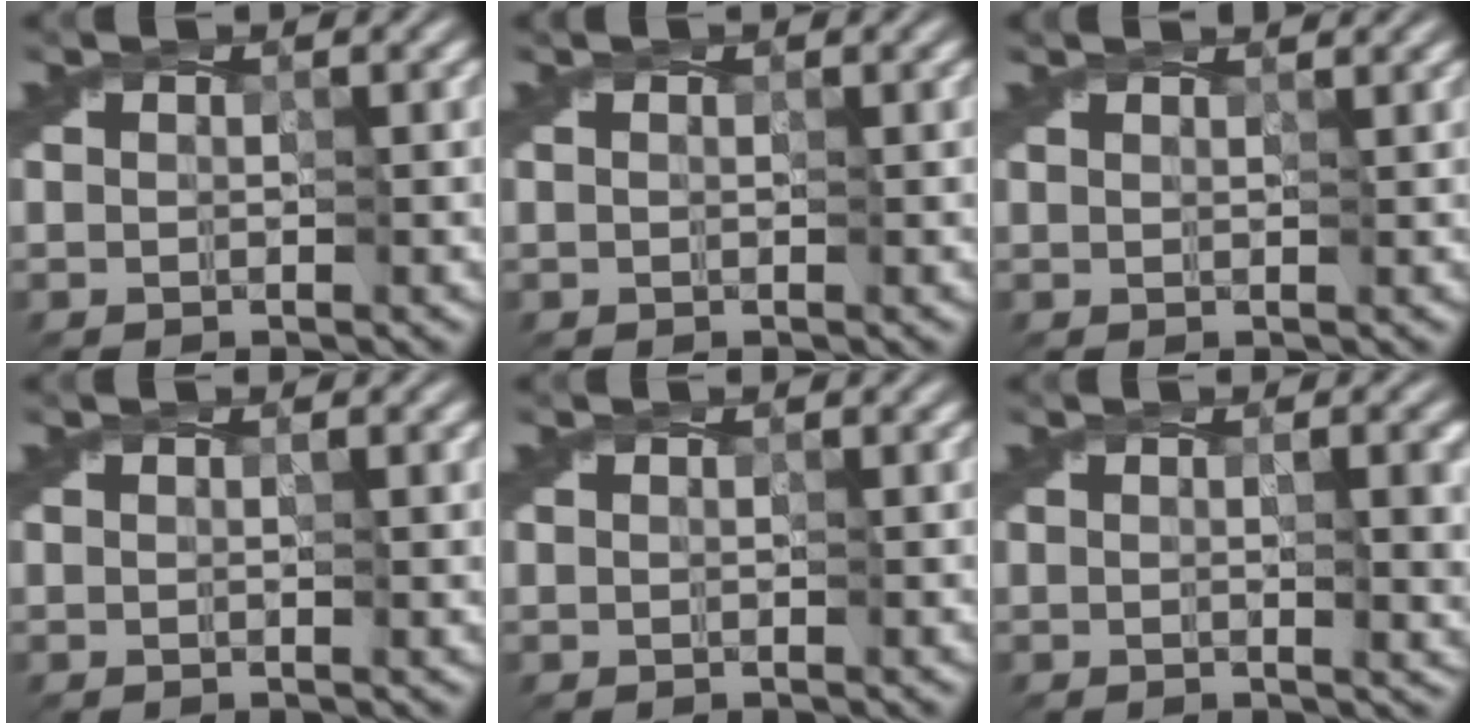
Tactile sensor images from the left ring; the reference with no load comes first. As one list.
[{"total": 0.0}, {"total": 1.3, "force": [1.1, 0.3, 0.7], "torque": [-0.008, 0.006, 0.005]}, {"total": 0.8, "force": [0.0, -0.1, 0.8], "torque": [-0.014, -0.001, -0.003]}, {"total": 0.0}, {"total": 4.0, "force": [0.0, 1.1, 3.8], "torque": [-0.049, -0.005, -0.001]}]